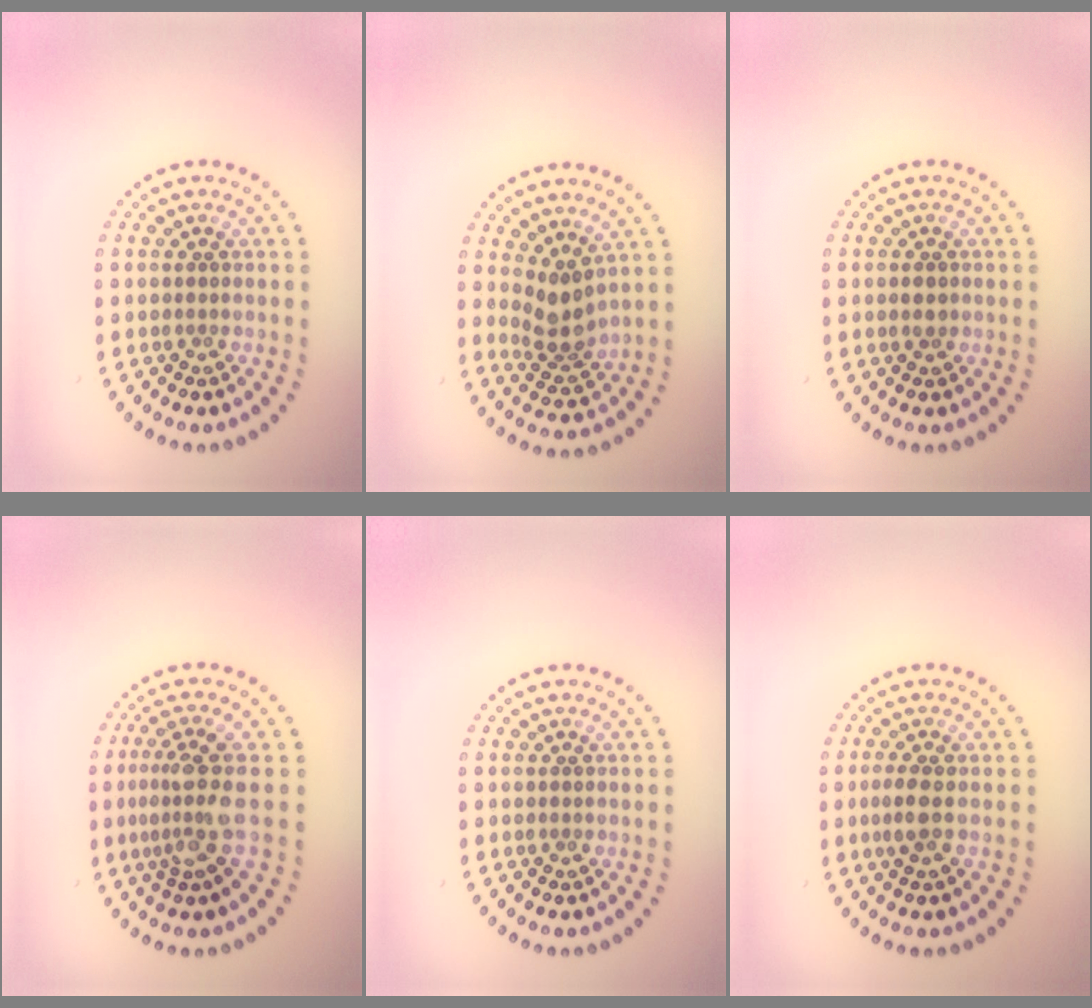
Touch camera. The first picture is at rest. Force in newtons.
{"total": 2.9, "press": 2.2, "slide": 1.8}
{"total": 1.3, "press": 1.3, "slide": 0.0}
{"total": 3.8, "press": 2.7, "slide": 2.6}
{"total": 0.0}
{"total": 1.6, "press": 1.5, "slide": 0.5}